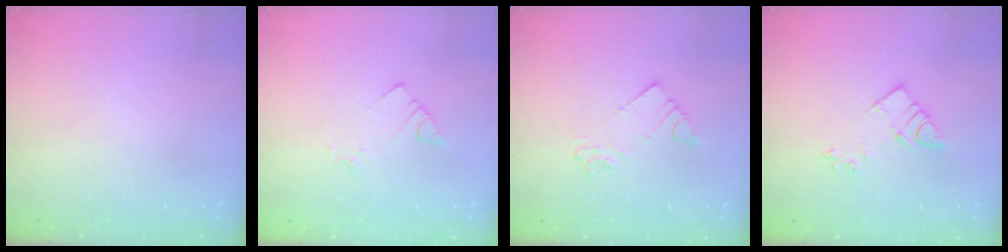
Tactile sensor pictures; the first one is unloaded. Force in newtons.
{"total": 2.9, "press": 2.8, "slide": 0.4}
{"total": 2.1, "press": 2.1, "slide": 0.0}
{"total": 7.5, "press": 7.5, "slide": 0.5}